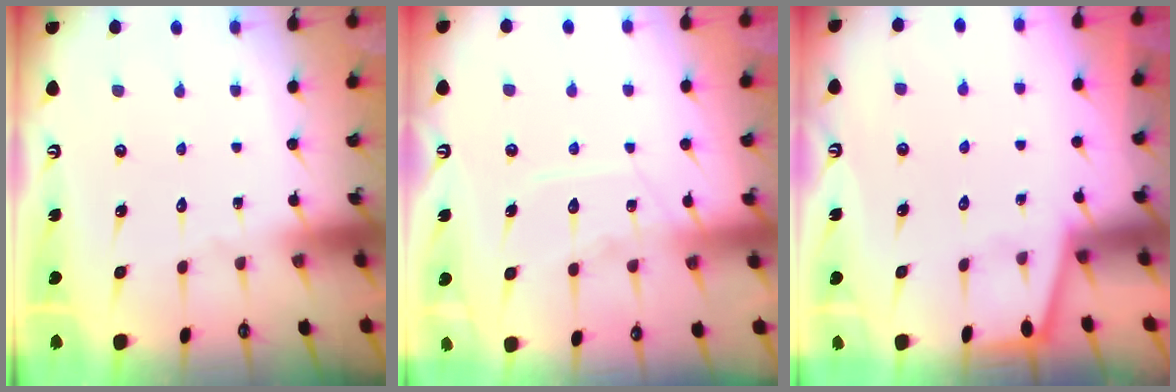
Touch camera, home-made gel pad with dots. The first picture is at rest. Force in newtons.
{"total": 8.8, "press": 8.8, "slide": 0.7}
{"total": 1.1, "press": 1.1, "slide": 0.1}